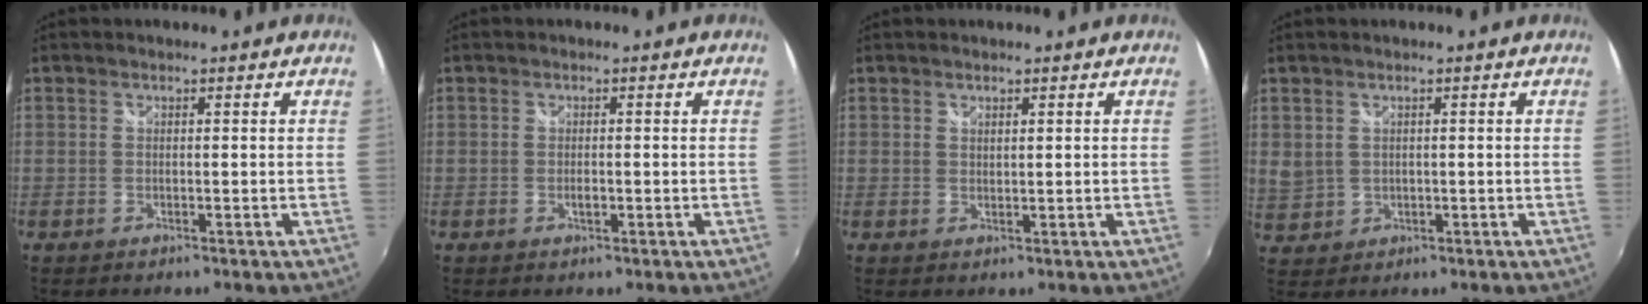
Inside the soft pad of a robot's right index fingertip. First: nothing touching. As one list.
[{"total": 1.1, "force": [-0.3, 0.6, 0.8], "torque": [-0.013, -0.002, -0.005]}, {"total": 1.0, "force": [0.8, 0.4, 0.4], "torque": [-0.004, 0.000, 0.013]}, {"total": 3.2, "force": [0.5, 3.0, 1.0], "torque": [-0.020, 0.004, 0.018]}]